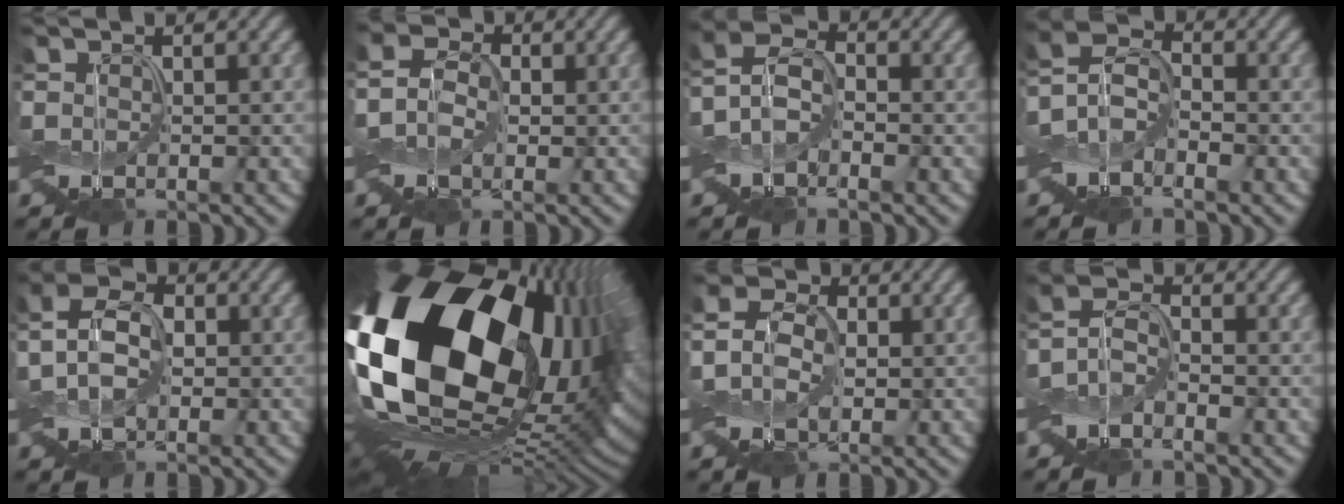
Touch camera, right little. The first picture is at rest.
{"total": 3.9, "force": [0.2, 3.1, 2.4], "torque": [-0.052, 0.012, -0.019]}
{"total": 3.6, "force": [-0.9, 2.3, 2.6], "torque": [-0.051, 0.011, -0.029]}
{"total": 2.8, "force": [-1.4, 1.7, 1.9], "torque": [-0.033, 0.009, -0.040]}
{"total": 4.9, "force": [-0.1, 3.3, 3.6], "torque": [-0.086, 0.012, -0.009]}
{"total": 20.8, "force": [3.9, 12.6, 16.1], "torque": [-0.290, -0.030, 0.071]}
{"total": 4.7, "force": [0.4, 3.7, 2.9], "torque": [-0.065, 0.016, -0.015]}
{"total": 1.9, "force": [-1.1, 0.9, 1.3], "torque": [-0.022, 0.007, -0.033]}